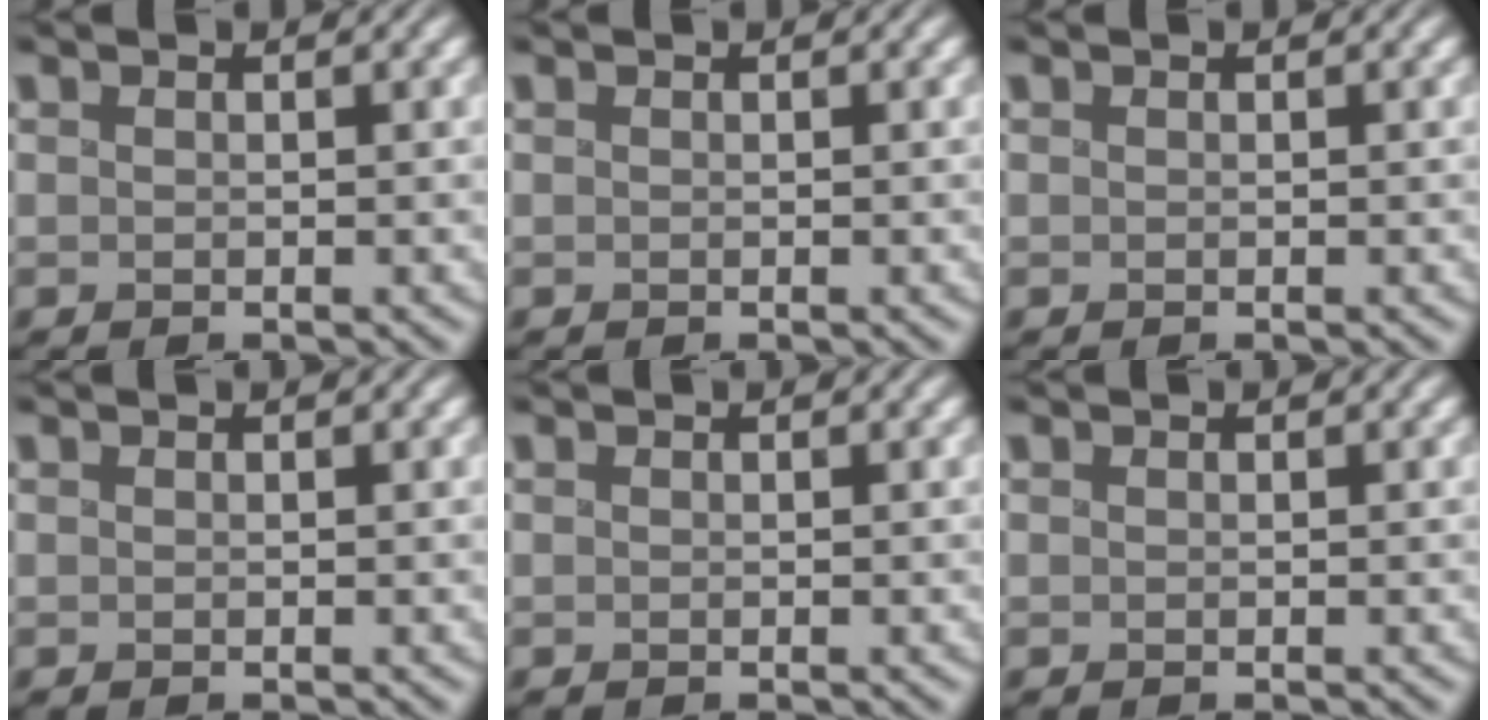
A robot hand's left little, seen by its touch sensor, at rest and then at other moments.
{"total": 0.0}
{"total": 0.0}
{"total": 0.0}
{"total": 0.0}
{"total": 0.0}